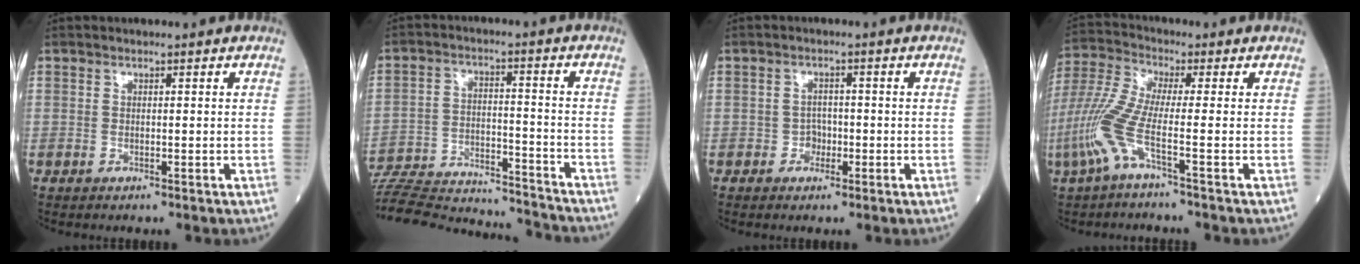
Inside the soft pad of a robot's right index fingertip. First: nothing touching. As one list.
[{"total": 23.6, "force": [-22.5, 2.7, 6.7], "torque": [-0.146, -0.015, -0.334]}, {"total": 1.9, "force": [-0.8, 1.5, 0.8], "torque": [-0.005, 0.008, -0.013]}, {"total": 8.3, "force": [-3.3, 0.1, 7.6], "torque": [-0.190, 0.003, -0.079]}]